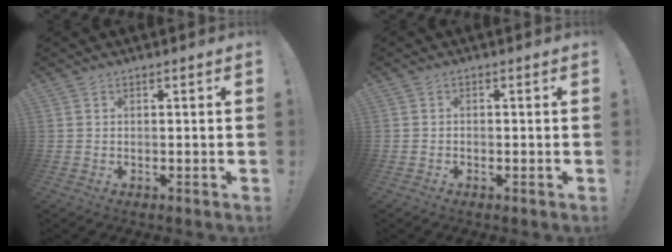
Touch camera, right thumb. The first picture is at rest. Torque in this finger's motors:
{"motor_torque": [-0.04, -0.13, -0.24, 0.06, -0.01]}